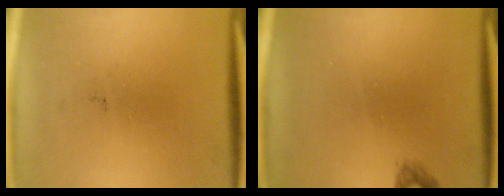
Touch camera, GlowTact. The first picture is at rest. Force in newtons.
{"total": 0.8}